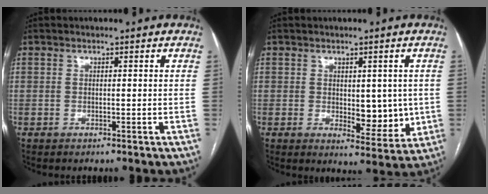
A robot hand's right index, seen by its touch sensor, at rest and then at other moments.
{"total": 6.7, "force": [0.1, 3.5, 5.8], "torque": [-0.064, -0.007, 0.013]}